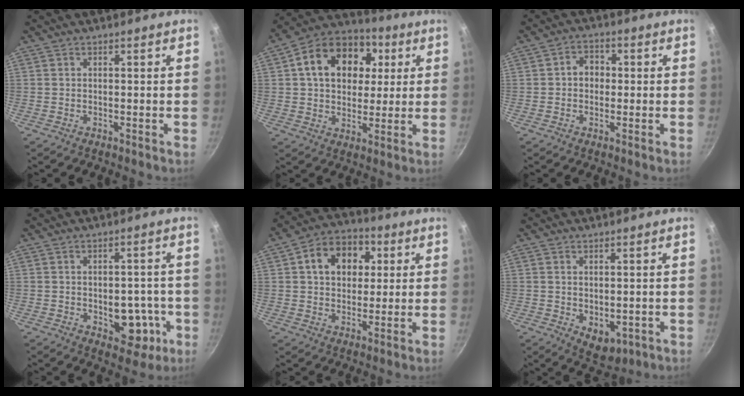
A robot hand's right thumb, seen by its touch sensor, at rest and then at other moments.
{"total": 18.3, "force": [4.6, 13.6, 11.3], "torque": [-0.167, 0.022, 0.063]}
{"total": 4.5, "force": [0.1, 3.8, 2.4], "torque": [-0.012, 0.011, -0.006]}
{"total": 9.2, "force": [-2.3, 5.8, 6.7], "torque": [-0.051, 0.010, -0.021]}
{"total": 12.4, "force": [3.3, 9.5, 7.3], "torque": [-0.086, 0.014, 0.040]}
{"total": 5.6, "force": [-0.8, 3.7, 4.2], "torque": [-0.048, -0.011, 0.003]}